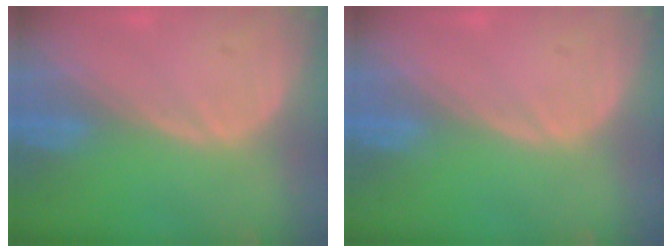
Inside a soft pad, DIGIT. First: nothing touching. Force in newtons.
{"total": 0.0}